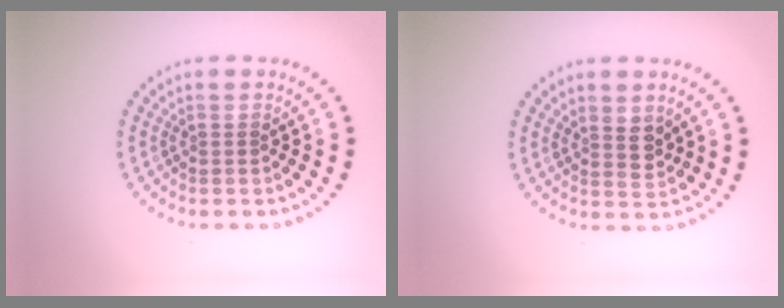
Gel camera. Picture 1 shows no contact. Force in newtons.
{"total": 2.0, "press": 1.8, "slide": 0.9}